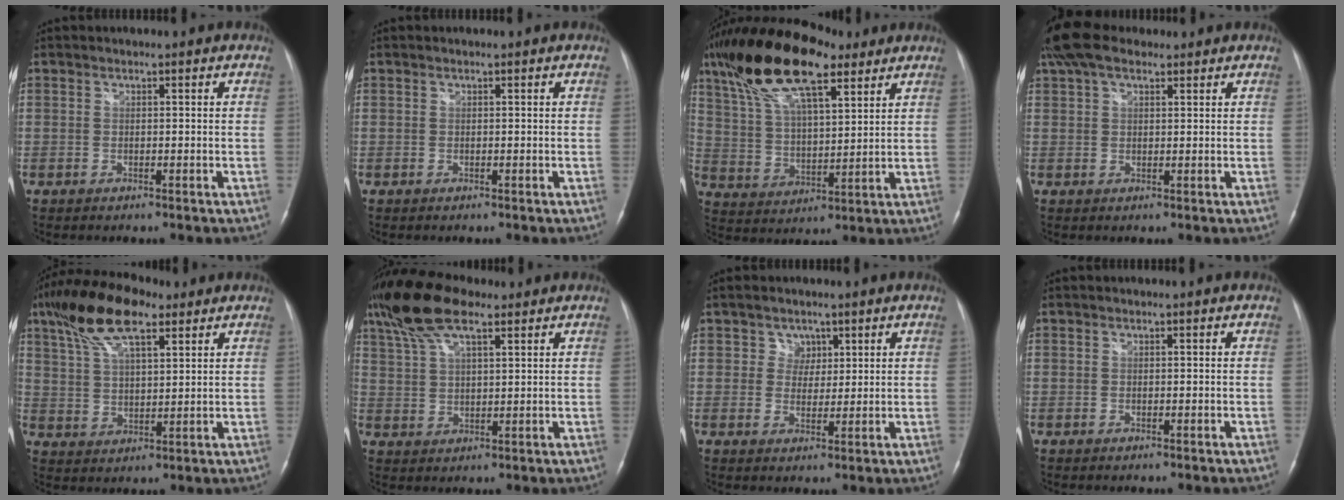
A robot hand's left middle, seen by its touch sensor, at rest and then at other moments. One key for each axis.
{"total": 0.0}
{"total": 18.2, "fx": 11.5, "fy": 6.0, "fz": 12.8, "tx": -0.258, "ty": 0.041, "tz": 0.211}
{"total": 7.3, "fx": 5.1, "fy": 3.3, "fz": 4.0, "tx": -0.090, "ty": 0.040, "tz": 0.098}
{"total": 13.1, "fx": 8.1, "fy": 4.4, "fz": 9.3, "tx": -0.186, "ty": 0.033, "tz": 0.150}
{"total": 10.8, "fx": 7.4, "fy": 3.4, "fz": 7.2, "tx": -0.150, "ty": 0.028, "tz": 0.140}
{"total": 3.2, "fx": 1.6, "fy": 2.7, "fz": 0.3, "tx": 0.001, "ty": 0.001, "tz": 0.025}
{"total": 0.0}